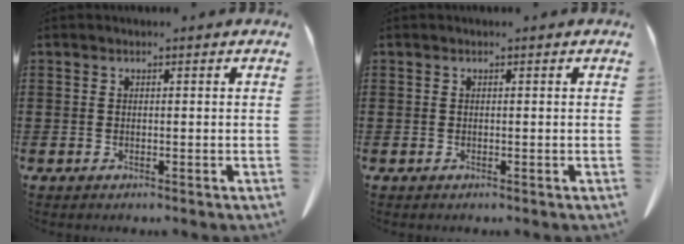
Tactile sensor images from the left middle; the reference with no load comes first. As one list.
[{"total": 0.0}]